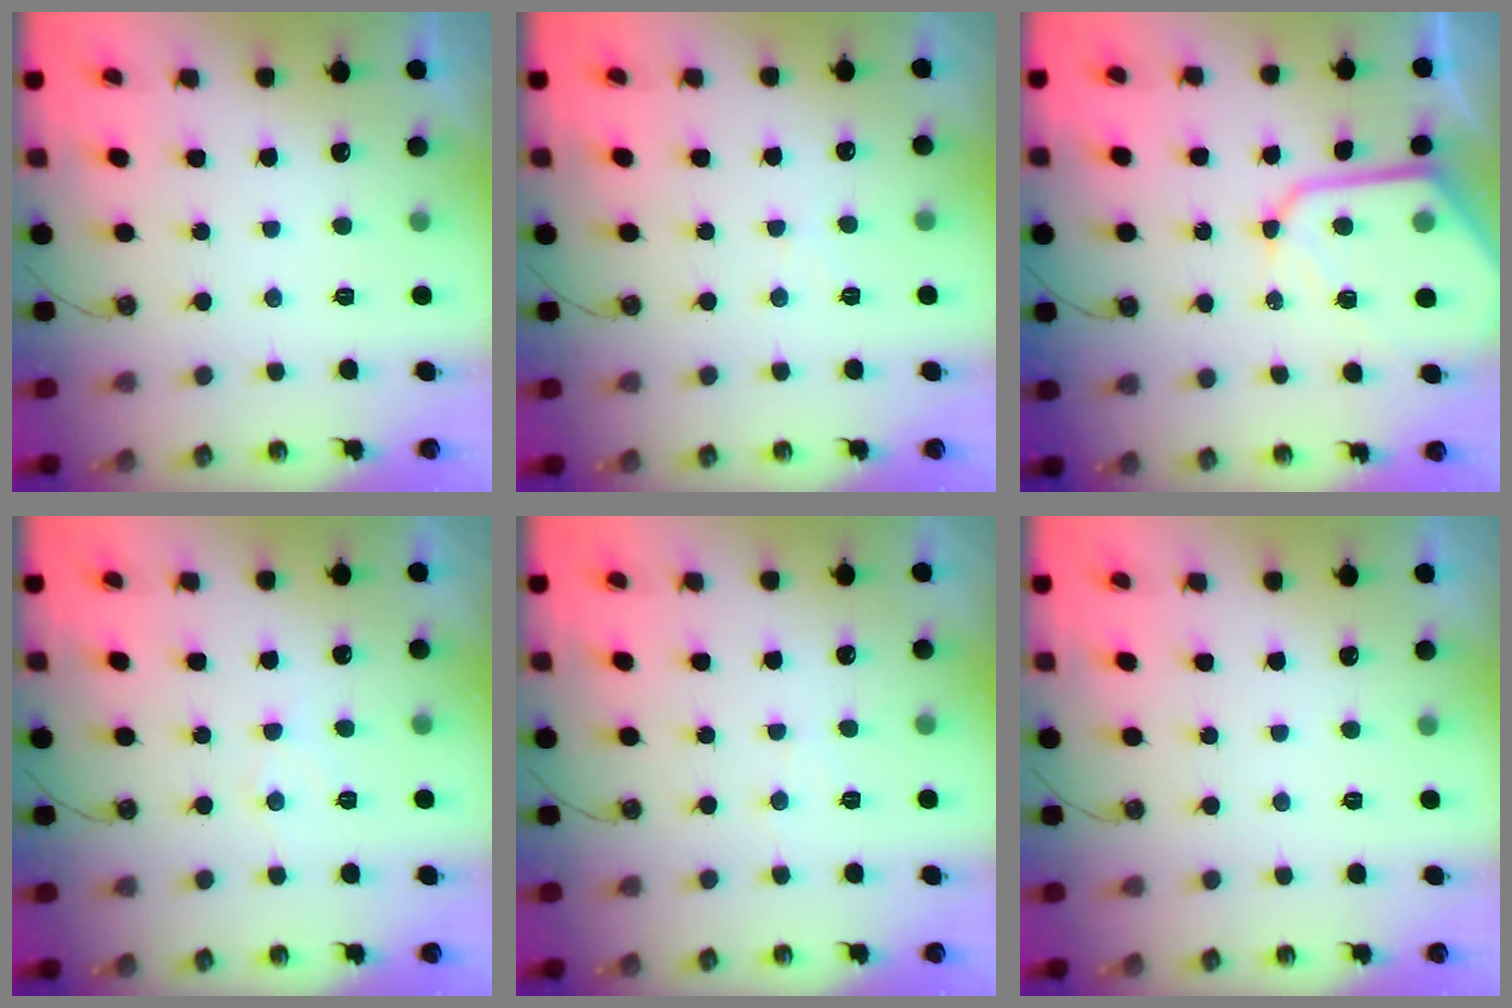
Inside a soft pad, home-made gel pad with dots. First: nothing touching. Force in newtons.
{"total": 3.9, "press": 3.8, "slide": 0.6}
{"total": 13.5, "press": 13.4, "slide": 1.2}
{"total": 6.5, "press": 6.4, "slide": 0.8}
{"total": 4.4, "press": 4.4, "slide": 0.6}
{"total": 2.6, "press": 2.6, "slide": 0.5}